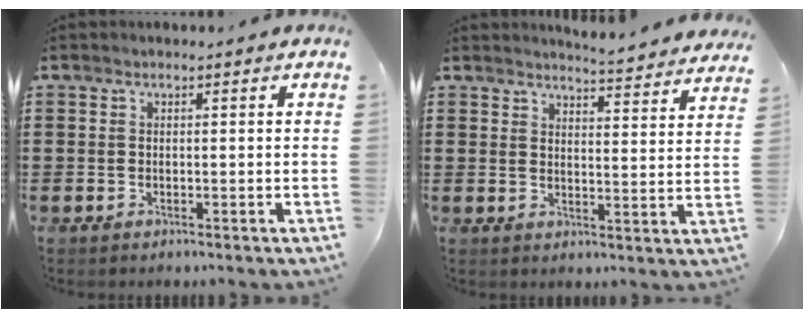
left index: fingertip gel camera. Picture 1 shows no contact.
{"total": 4.5, "force": [4.4, -0.5, 0.7], "torque": [-0.022, -0.032, 0.076]}